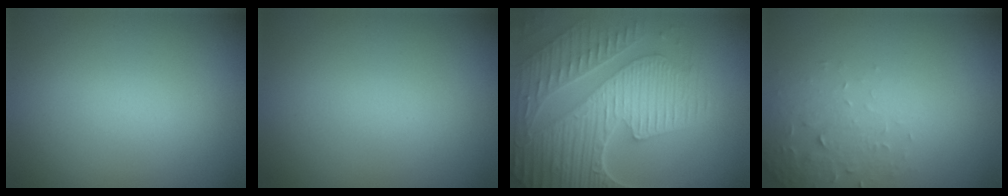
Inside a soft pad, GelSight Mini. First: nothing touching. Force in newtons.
{"total": 0.0}
{"total": 8.9, "press": 6.2, "slide": 6.5}
{"total": 2.2, "press": 2.2, "slide": 0.4}